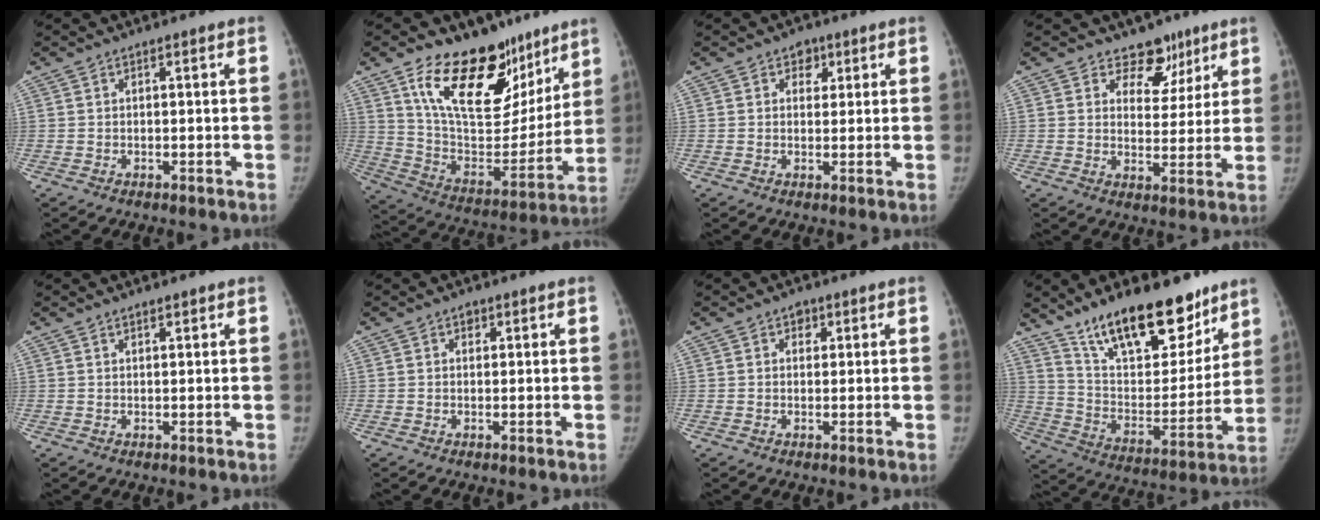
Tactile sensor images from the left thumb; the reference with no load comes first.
{"total": 26.1, "force": [15.9, 13.9, 15.3], "torque": [-0.186, -0.071, 0.267]}
{"total": 3.0, "force": [1.5, 2.4, 1.2], "torque": [0.010, -0.004, 0.016]}
{"total": 7.4, "force": [5.2, 5.1, 1.4], "torque": [0.027, -0.029, 0.079]}
{"total": 1.1, "force": [0.9, 0.3, 0.6], "torque": [-0.007, -0.005, 0.014]}
{"total": 1.2, "force": [0.6, 1.0, 0.5], "torque": [0.003, -0.002, 0.007]}
{"total": 2.0, "force": [1.0, 1.5, 0.8], "torque": [0.005, -0.001, 0.008]}
{"total": 23.4, "force": [16.8, 9.5, 13.3], "torque": [-0.160, -0.087, 0.277]}